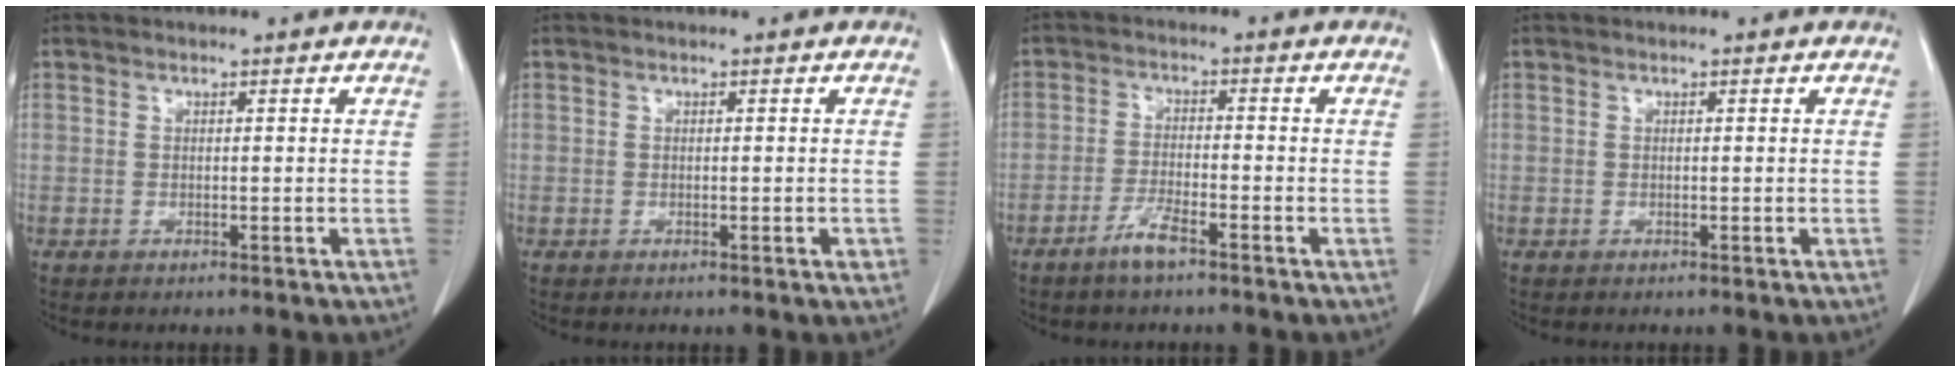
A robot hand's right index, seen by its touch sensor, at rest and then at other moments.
{"total": 0.9, "force": [-0.2, 0.2, 0.9], "torque": [-0.014, -0.002, 0.000]}
{"total": 3.9, "force": [-2.9, 0.4, 2.6], "torque": [-0.057, -0.003, -0.056]}
{"total": 0.0}